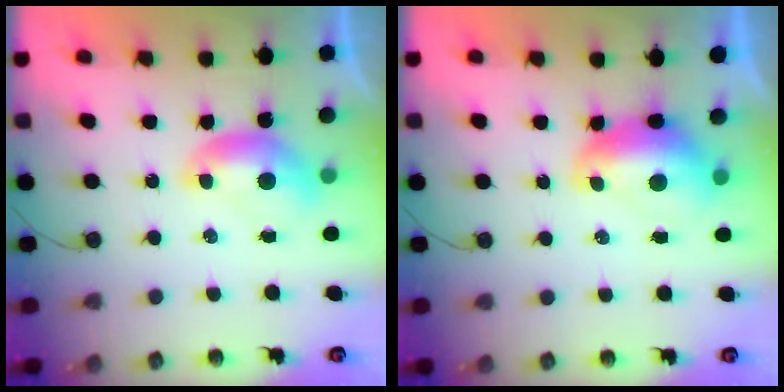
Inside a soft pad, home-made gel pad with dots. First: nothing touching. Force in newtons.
{"total": 2.2, "press": 2.1, "slide": 0.7}